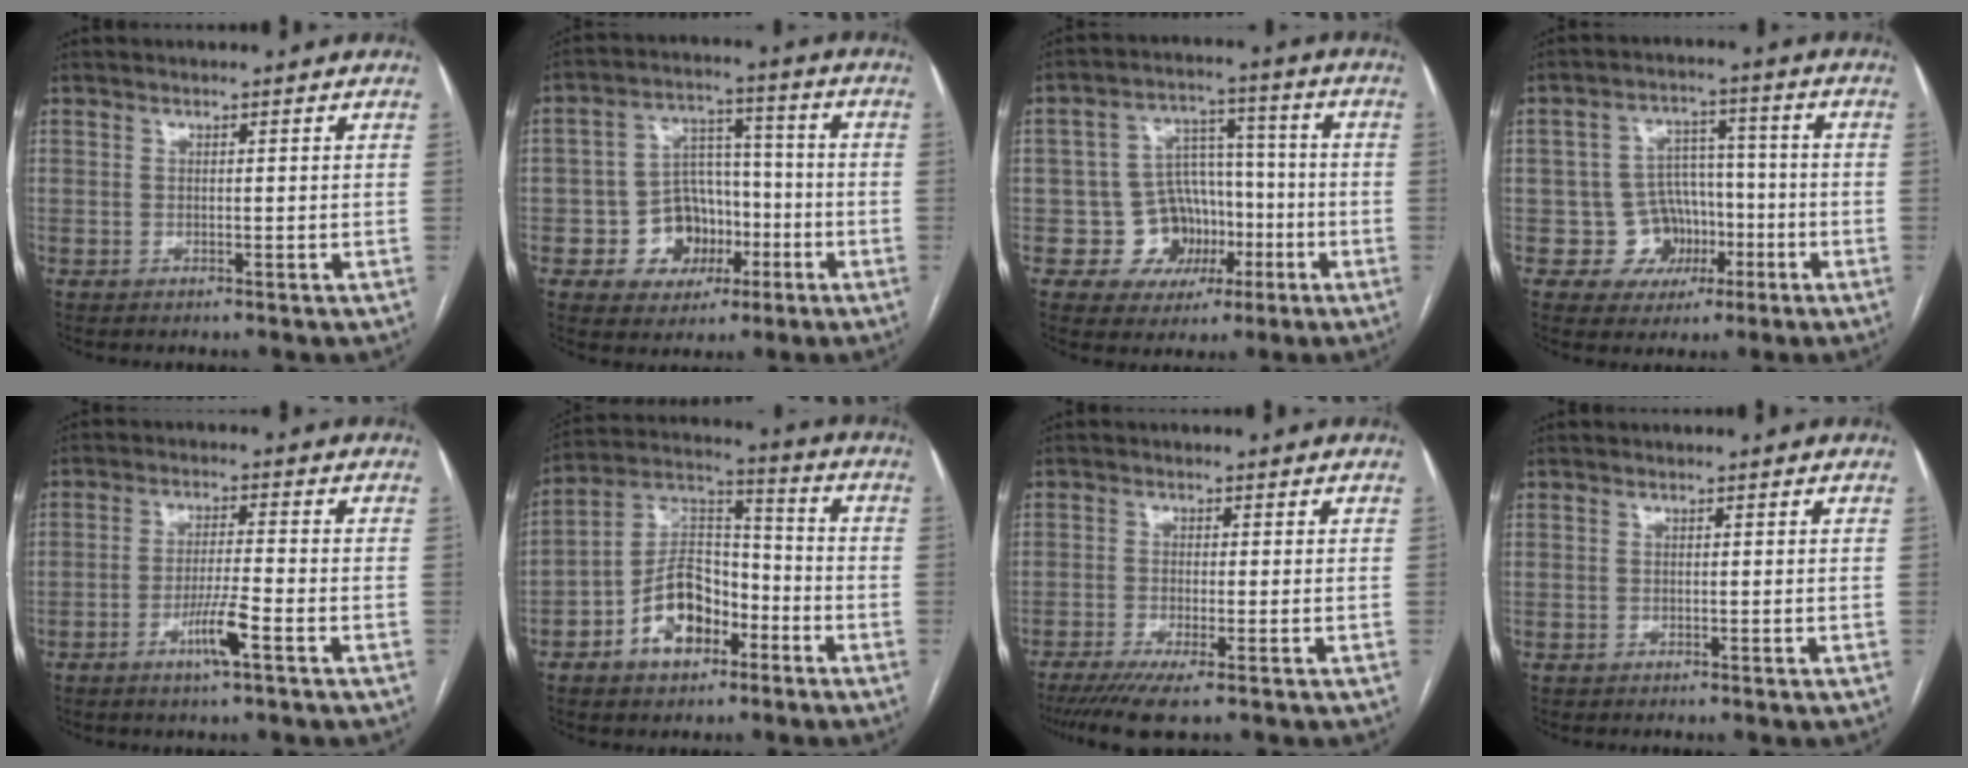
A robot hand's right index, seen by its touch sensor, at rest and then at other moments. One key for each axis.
{"total": 9.4, "fx": -3.3, "fy": 7.9, "fz": 3.9, "tx": -0.060, "ty": 0.029, "tz": -0.044}
{"total": 9.2, "fx": -2.9, "fy": 8.4, "fz": 2.6, "tx": -0.027, "ty": 0.030, "tz": -0.036}
{"total": 7.5, "fx": -2.4, "fy": 7.0, "fz": 1.2, "tx": -0.004, "ty": 0.022, "tz": -0.030}
{"total": 5.7, "fx": -2.8, "fy": 0.0, "fz": 4.9, "tx": -0.092, "ty": -0.008, "tz": -0.053}
{"total": 11.5, "fx": -5.3, "fy": 6.8, "fz": 7.6, "tx": -0.154, "ty": 0.030, "tz": -0.089}
{"total": 6.2, "fx": -4.4, "fy": 0.2, "fz": 4.4, "tx": -0.069, "ty": -0.014, "tz": -0.073}
{"total": 0.0}